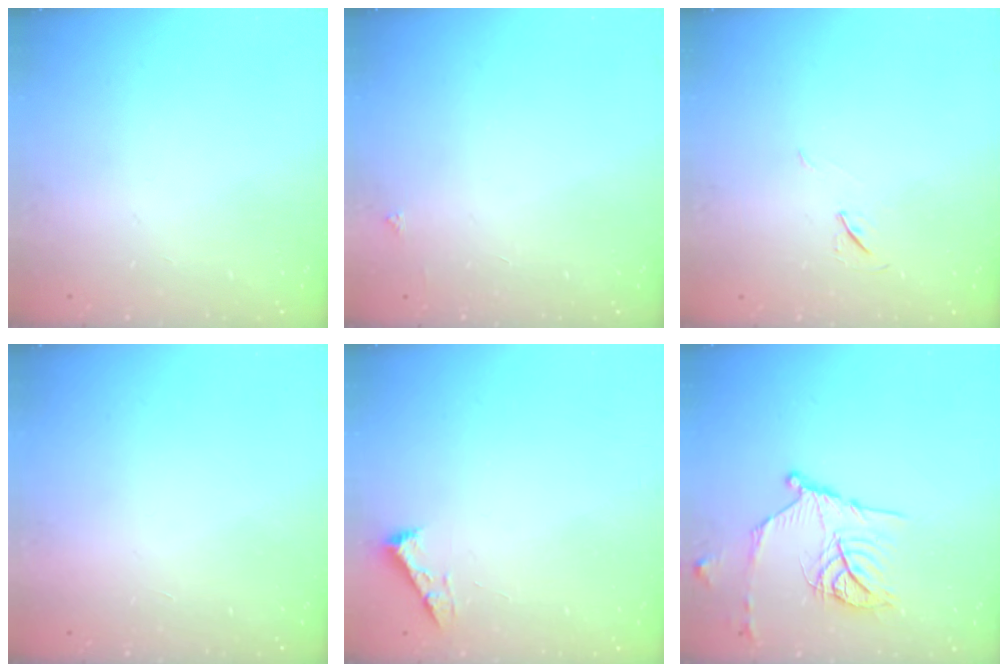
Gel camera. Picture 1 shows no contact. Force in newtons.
{"total": 2.1, "press": 2.1, "slide": 0.3}
{"total": 6.4, "press": 5.8, "slide": 2.5}
{"total": 1.6, "press": 1.6, "slide": 0.1}
{"total": 2.5, "press": 2.5, "slide": 0.3}
{"total": 15.4, "press": 15.3, "slide": 1.5}